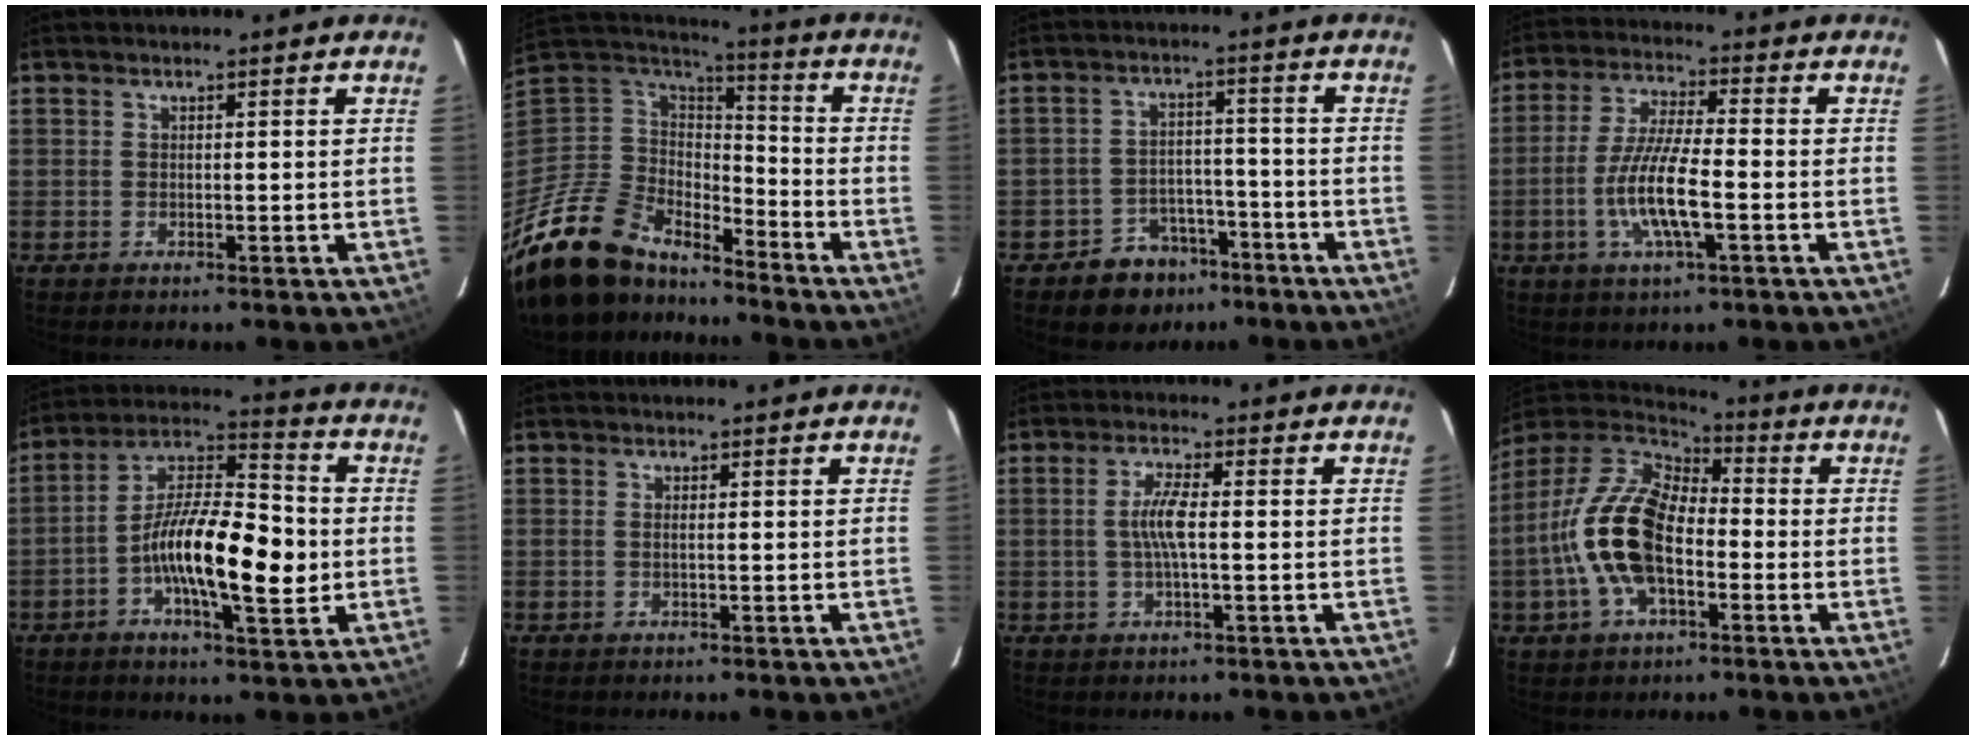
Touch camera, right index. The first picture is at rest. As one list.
[{"total": 21.6, "force": [-17.3, 9.6, 8.9], "torque": [-0.214, -0.013, -0.308]}, {"total": 8.3, "force": [-5.8, 5.7, 1.7], "torque": [-0.049, 0.024, -0.075]}, {"total": 10.6, "force": [-3.1, 1.7, 10.0], "torque": [-0.202, -0.003, -0.059]}, {"total": 16.2, "force": [-2.8, 5.0, 15.1], "torque": [-0.271, 0.010, -0.059]}, {"total": 0.6, "force": [0.0, -0.2, 0.6], "torque": [-0.010, 0.002, 0.000]}, {"total": 4.7, "force": [-0.3, 0.5, 4.6], "torque": [-0.089, 0.002, -0.004]}, {"total": 16.7, "force": [-3.6, 8.9, 13.7], "torque": [-0.281, 0.006, -0.072]}]